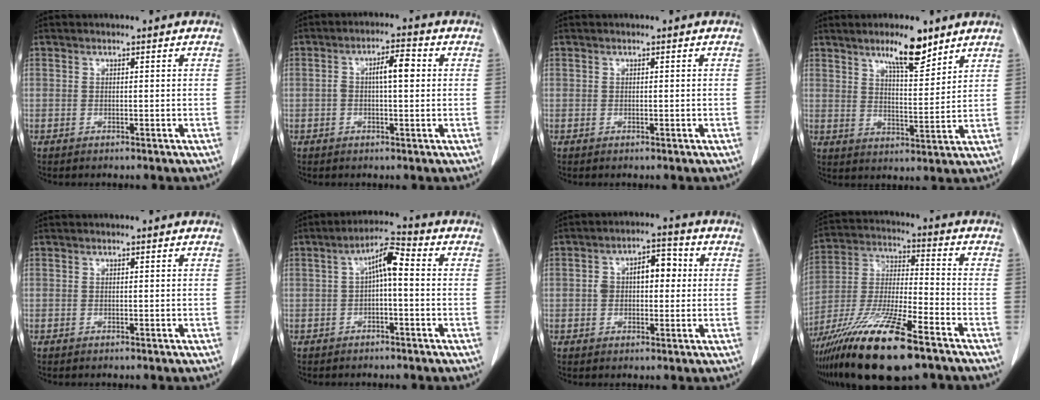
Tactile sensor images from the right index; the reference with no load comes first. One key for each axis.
{"total": 4.8, "fx": 0.5, "fy": 1.3, "fz": 4.7, "tx": -0.081, "ty": 0.017, "tz": 0.006}
{"total": 0.0}
{"total": 8.2, "fx": 6.0, "fy": 1.8, "fz": 5.4, "tx": -0.092, "ty": -0.002, "tz": 0.102}
{"total": 0.0}
{"total": 5.6, "fx": 0.3, "fy": 1.4, "fz": 5.4, "tx": -0.094, "ty": 0.024, "tz": 0.002}
{"total": 7.3, "fx": 0.9, "fy": 3.9, "fz": 6.1, "tx": -0.098, "ty": 0.033, "tz": 0.016}
{"total": 19.3, "fx": -12.5, "fy": 3.0, "fz": 14.4, "tx": -0.289, "ty": -0.039, "tz": -0.227}